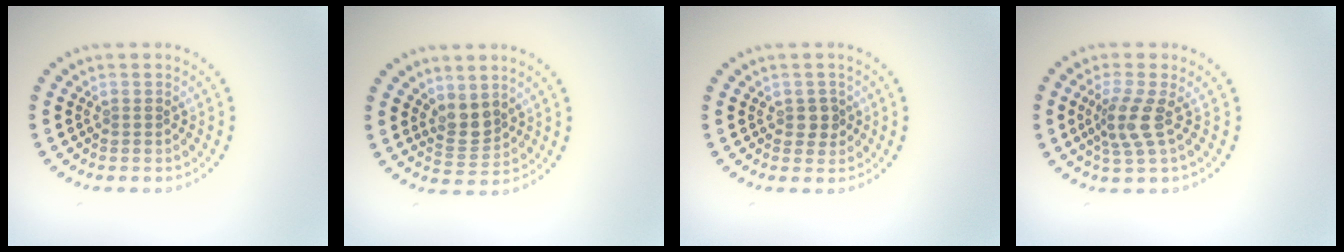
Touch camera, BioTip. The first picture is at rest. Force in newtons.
{"total": 2.6, "press": 2.1, "slide": 1.5}
{"total": 1.3, "press": 1.3, "slide": 0.3}
{"total": 2.9, "press": 2.2, "slide": 1.8}